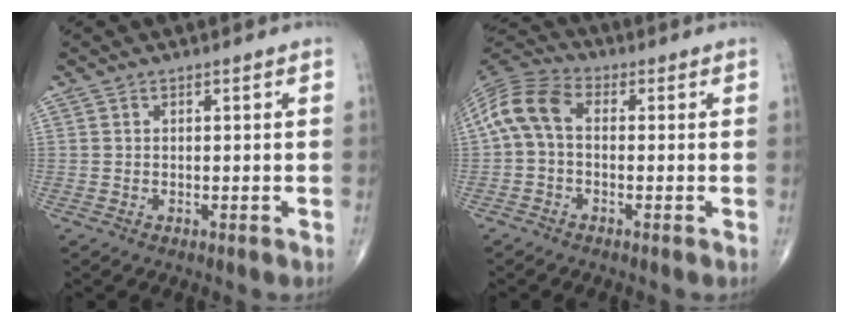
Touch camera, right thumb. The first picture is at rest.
{"total": 9.0, "force": [0.1, 5.6, 7.0], "torque": [-0.142, 0.027, -0.013]}